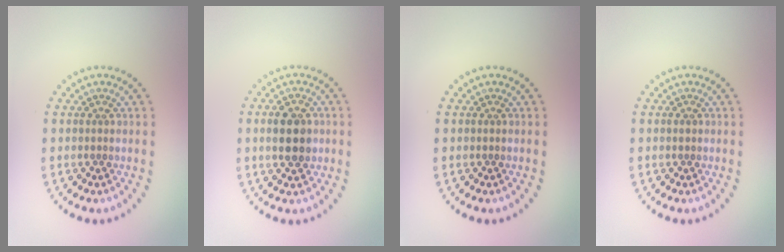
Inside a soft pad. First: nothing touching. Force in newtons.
{"total": 3.8, "press": 3.8, "slide": 0.0}
{"total": 0.0}
{"total": 0.5, "press": 0.5, "slide": 0.1}